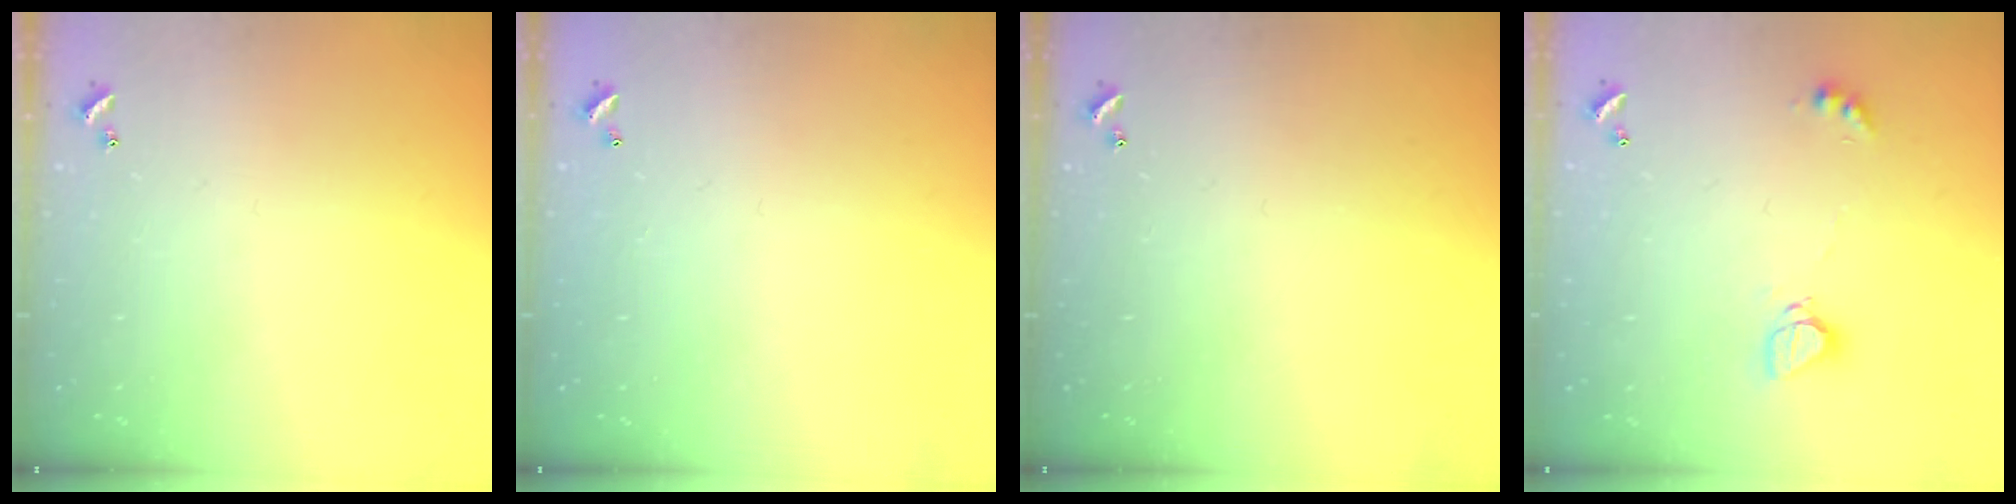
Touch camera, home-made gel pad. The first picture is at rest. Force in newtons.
{"total": 2.8, "press": 2.8, "slide": 0.1}
{"total": 0.0}
{"total": 4.9, "press": 4.9, "slide": 0.2}